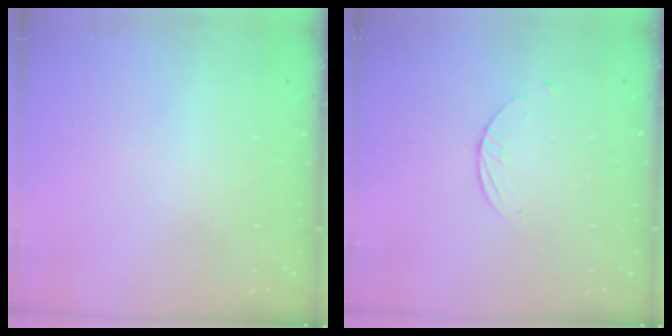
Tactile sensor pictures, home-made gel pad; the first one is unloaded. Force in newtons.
{"total": 2.1, "press": 2.1, "slide": 0.2}